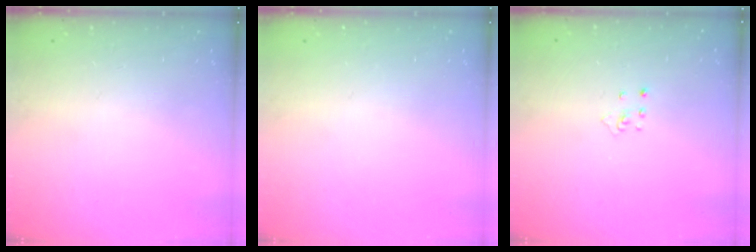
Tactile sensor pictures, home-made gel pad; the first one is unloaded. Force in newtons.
{"total": 0.0}
{"total": 2.9, "press": 2.9, "slide": 0.3}